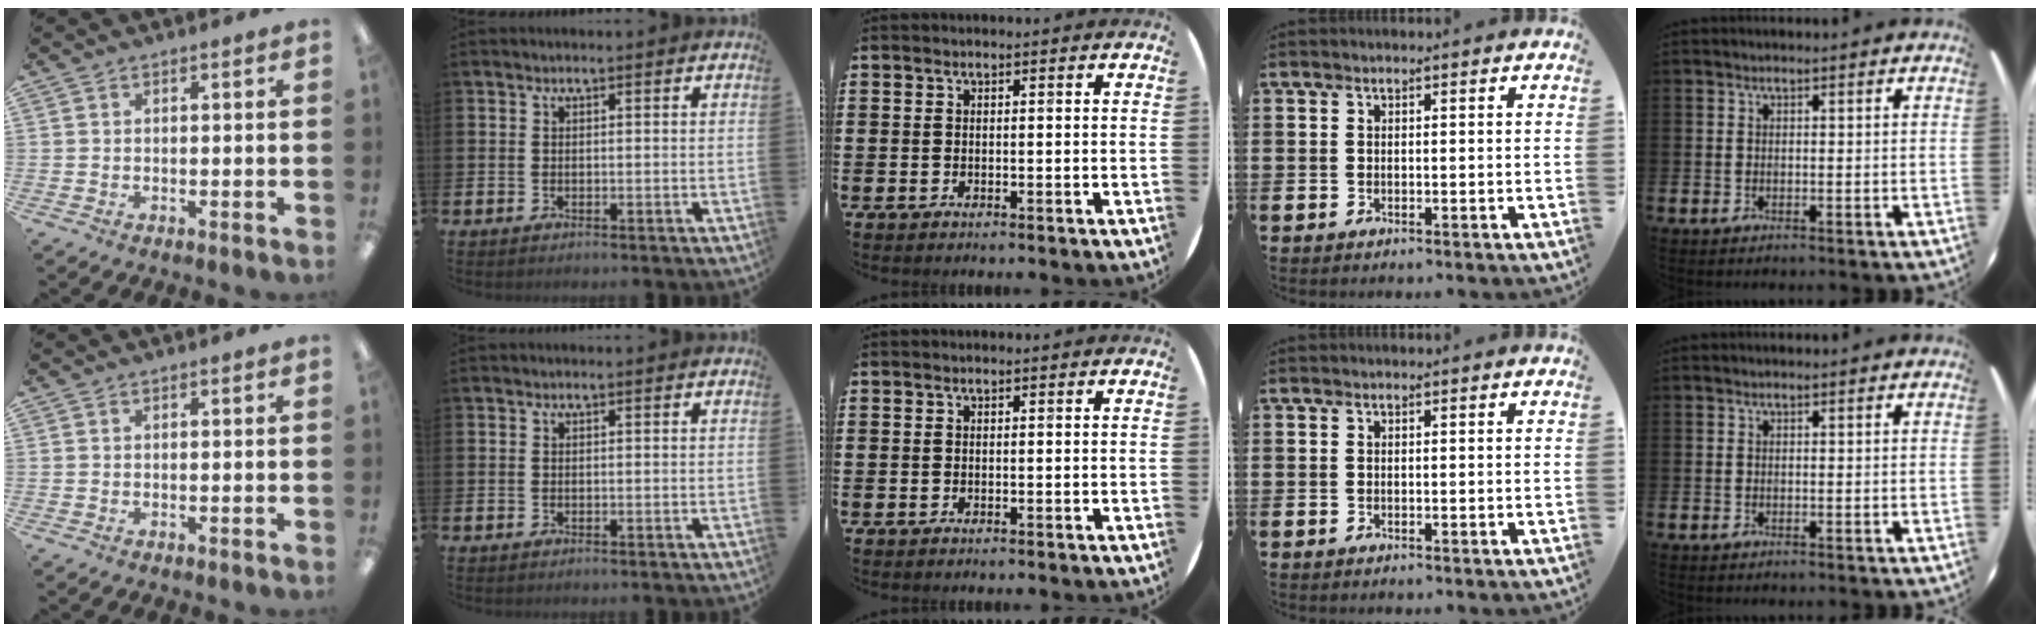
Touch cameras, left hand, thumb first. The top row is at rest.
{}